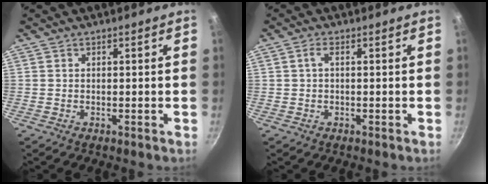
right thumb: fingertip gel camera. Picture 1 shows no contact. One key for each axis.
{"total": 1.6, "fx": 0.1, "fy": 0.7, "fz": 1.4, "tx": -0.035, "ty": 0.008, "tz": 0.002}